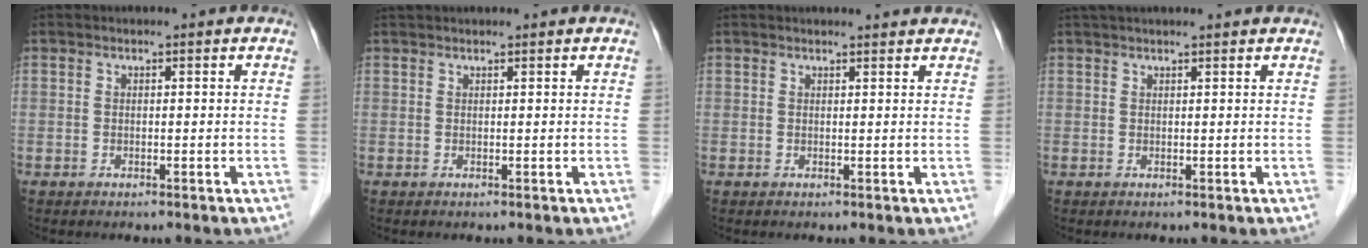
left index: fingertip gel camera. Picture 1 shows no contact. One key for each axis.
{"total": 2.2, "fx": 2.1, "fy": 0.0, "fz": 0.8, "tx": -0.006, "ty": 0.030, "tz": 0.038}
{"total": 4.0, "fx": 3.9, "fy": 0.2, "fz": 0.8, "tx": -0.012, "ty": 0.017, "tz": 0.039}
{"total": 7.2, "fx": 6.6, "fy": 0.1, "fz": 3.0, "tx": -0.041, "ty": 0.039, "tz": 0.083}